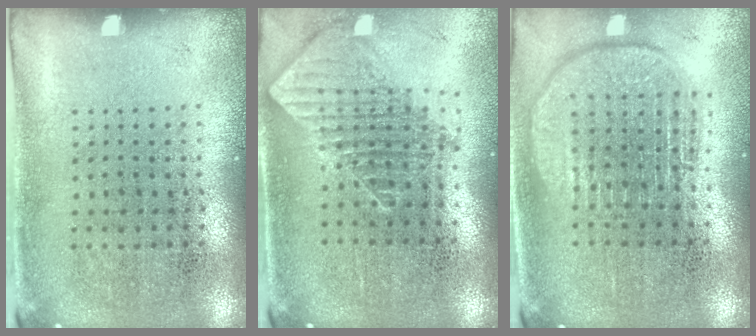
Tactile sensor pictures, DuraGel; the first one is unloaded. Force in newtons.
{"total": 1.8, "press": 1.5, "slide": 1.1}
{"total": 1.9, "press": 1.6, "slide": 1.0}